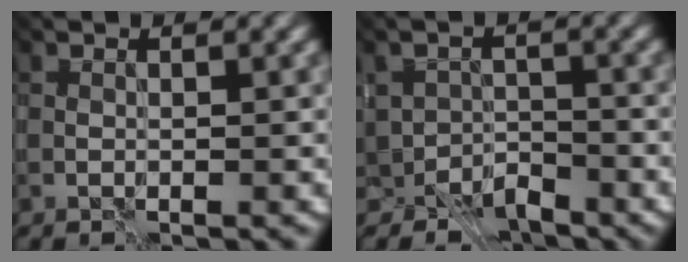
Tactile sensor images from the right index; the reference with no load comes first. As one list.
[{"total": 4.1, "force": [-3.0, 2.6, 1.0], "torque": [-0.005, -0.011, -0.053]}]